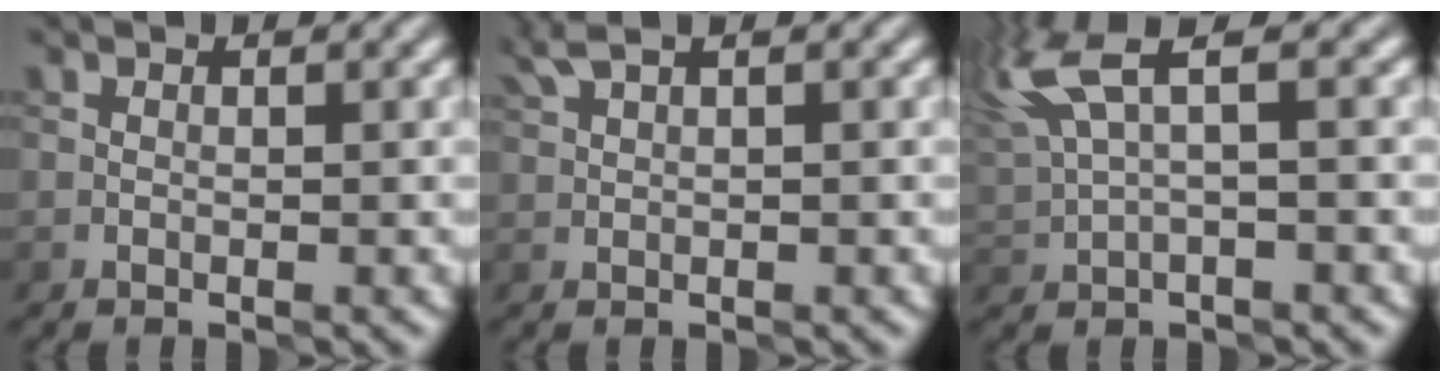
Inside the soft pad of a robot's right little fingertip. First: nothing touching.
{"total": 2.3, "force": [1.8, 0.2, 1.4], "torque": [-0.037, 0.012, 0.043]}
{"total": 6.1, "force": [3.2, 1.4, 5.0], "torque": [-0.125, 0.019, 0.065]}